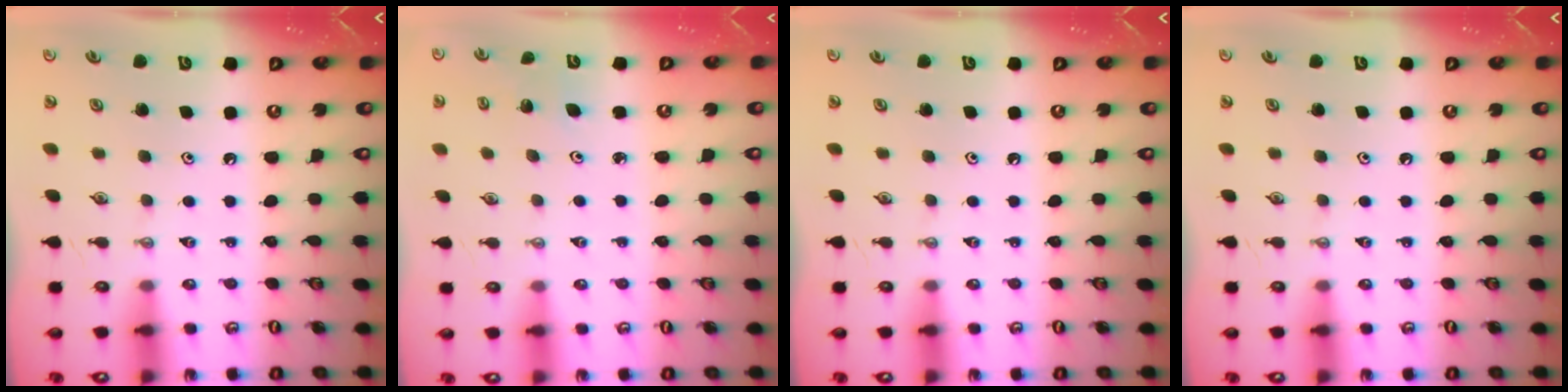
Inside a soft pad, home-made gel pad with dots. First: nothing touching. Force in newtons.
{"total": 2.6, "press": 2.5, "slide": 0.9}
{"total": 0.0}
{"total": 0.0}